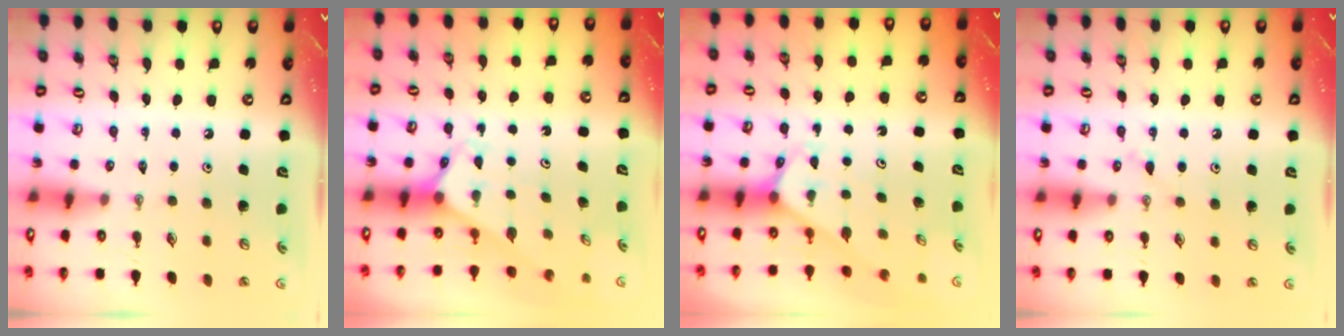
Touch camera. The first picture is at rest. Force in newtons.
{"total": 2.6, "press": 2.6, "slide": 0.1}
{"total": 2.5, "press": 2.5, "slide": 0.1}
{"total": 4.1, "press": 4.1, "slide": 0.5}